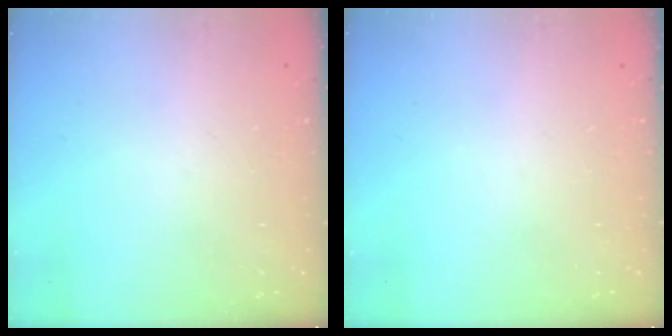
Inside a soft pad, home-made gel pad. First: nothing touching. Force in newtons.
{"total": 0.0}